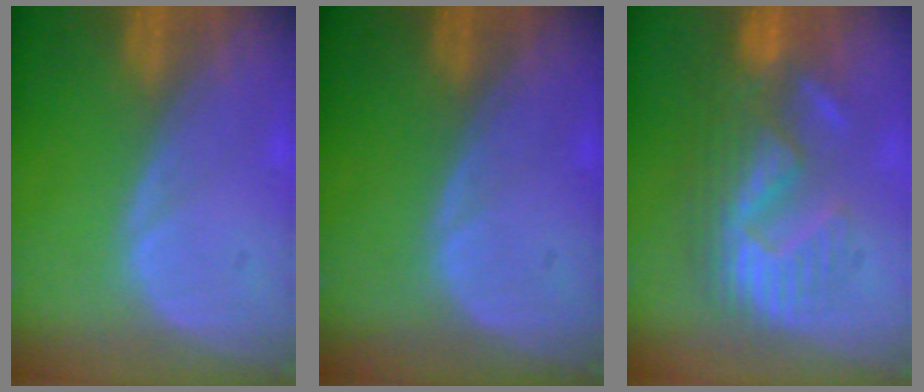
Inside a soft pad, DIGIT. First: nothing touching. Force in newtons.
{"total": 0.0}
{"total": 9.2, "press": 9.1, "slide": 1.7}